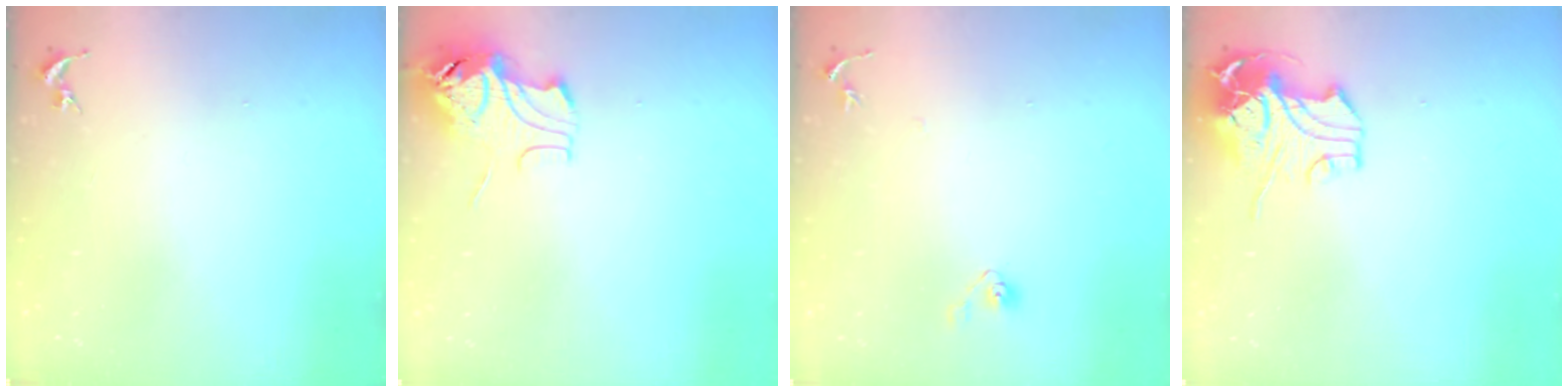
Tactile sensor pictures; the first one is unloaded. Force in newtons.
{"total": 10.2, "press": 10.2, "slide": 1.2}
{"total": 4.5, "press": 4.4, "slide": 0.8}
{"total": 11.8, "press": 11.7, "slide": 2.1}